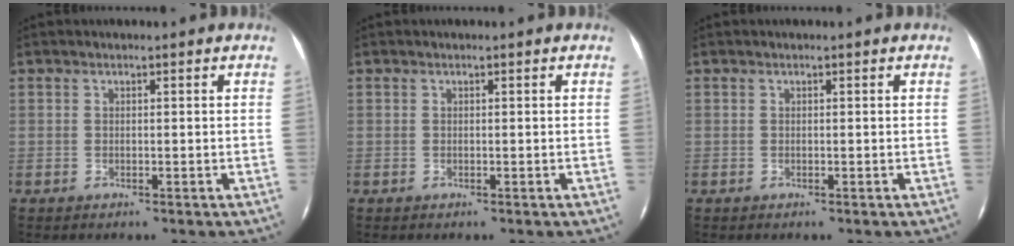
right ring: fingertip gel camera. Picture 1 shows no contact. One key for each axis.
{"total": 0.0}
{"total": 0.0}